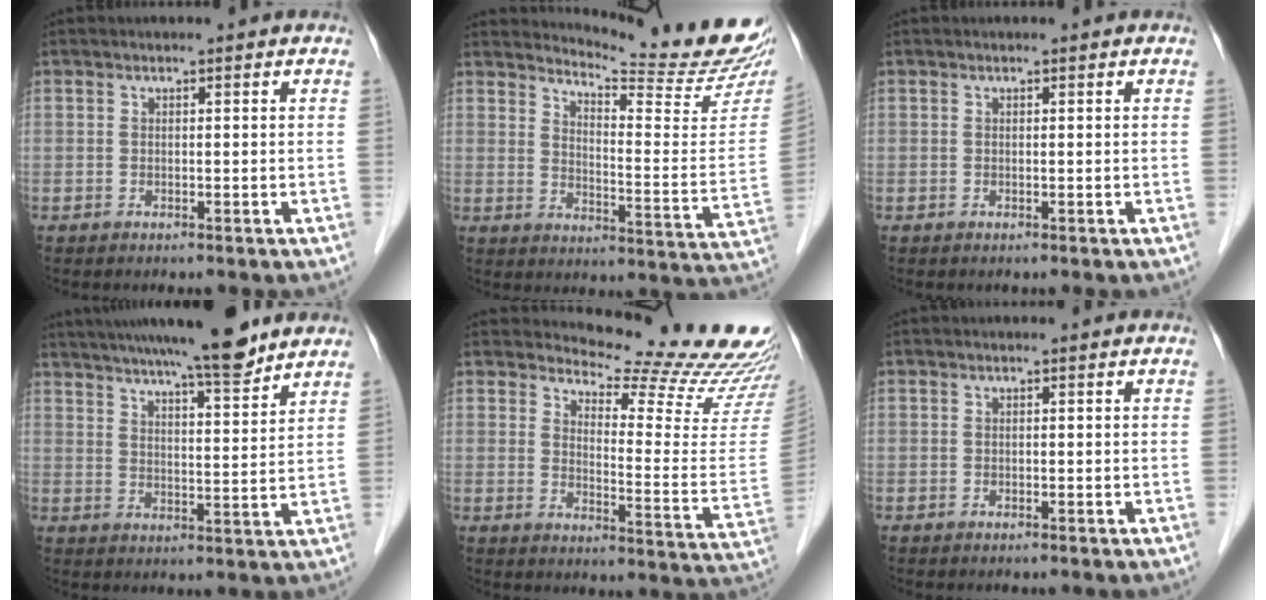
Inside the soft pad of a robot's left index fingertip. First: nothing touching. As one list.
[{"total": 17.6, "force": [17.0, -0.1, 4.6], "torque": [-0.074, -0.123, 0.202]}, {"total": 0.0}, {"total": 14.4, "force": [12.1, 0.9, 7.6], "torque": [-0.118, 0.008, 0.179]}, {"total": 19.1, "force": [18.5, 0.7, 4.6], "torque": [-0.061, -0.140, 0.207]}, {"total": 0.0}]